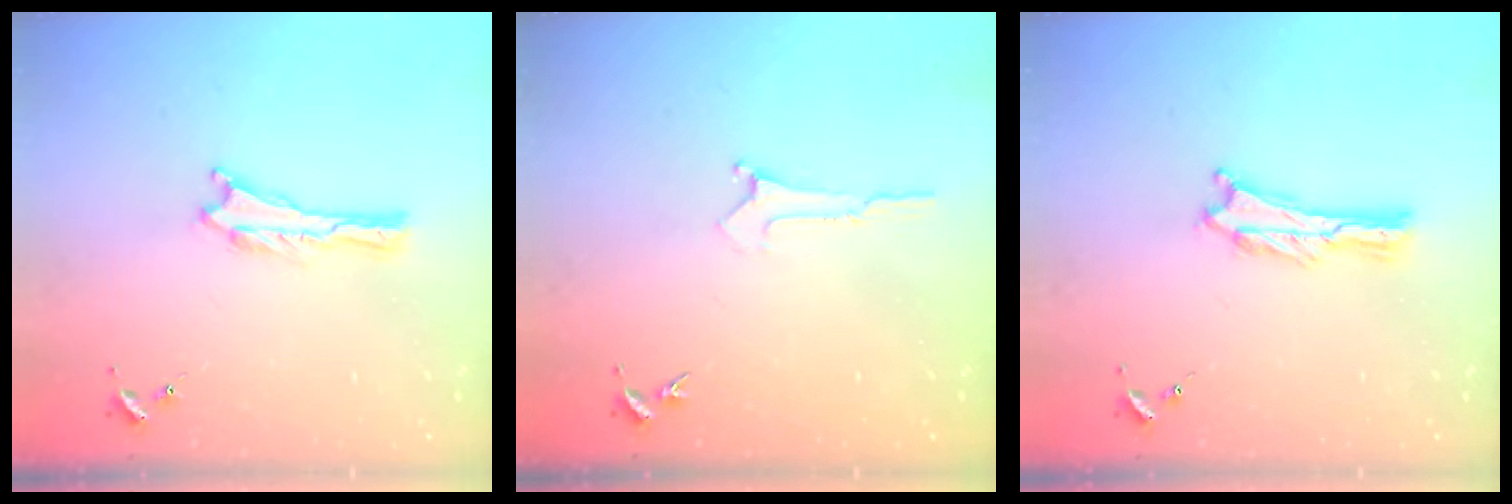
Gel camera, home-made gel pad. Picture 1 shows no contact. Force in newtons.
{"total": 0.0}
{"total": 0.8, "press": 0.7, "slide": 0.2}